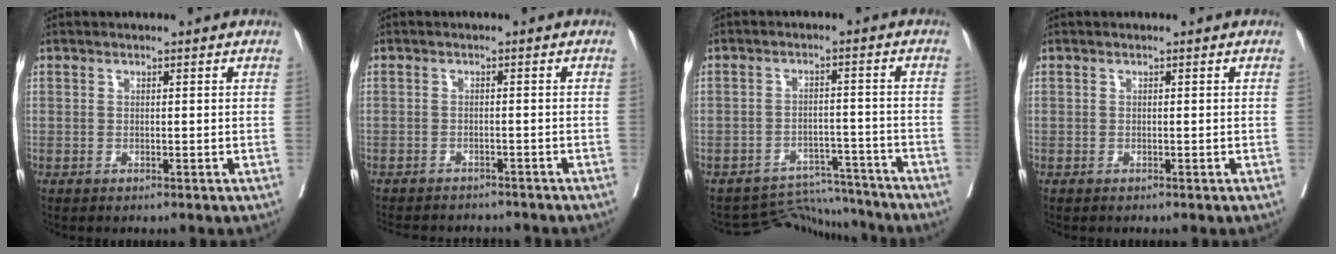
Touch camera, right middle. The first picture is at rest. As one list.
[{"total": 9.2, "force": [-8.6, 2.2, 2.3], "torque": [-0.039, 0.001, -0.110]}, {"total": 8.1, "force": [-7.8, 1.1, -1.9], "torque": [0.028, 0.025, -0.112]}, {"total": 0.0}]